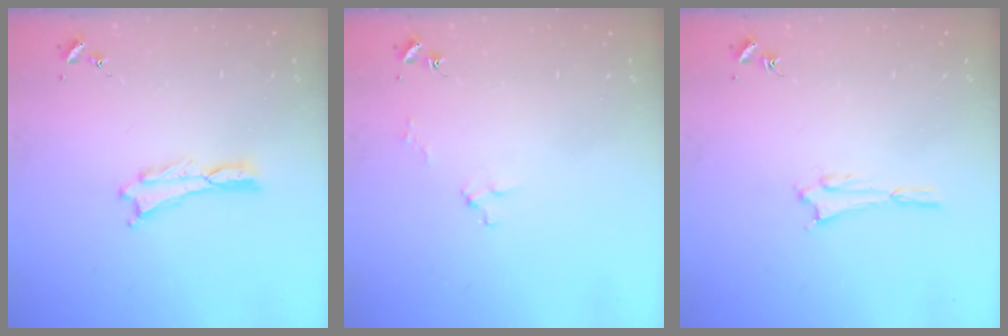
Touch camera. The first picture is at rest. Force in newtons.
{"total": 2.0, "press": 2.0, "slide": 0.1}
{"total": 1.6, "press": 1.6, "slide": 0.1}